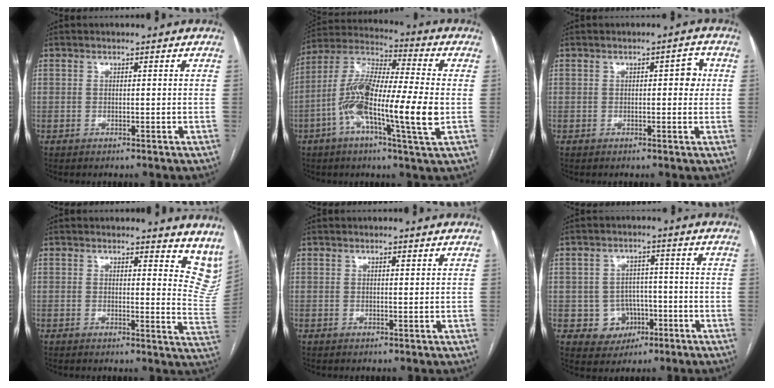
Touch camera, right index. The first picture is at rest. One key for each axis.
{"total": 17.0, "fx": -3.4, "fy": 1.9, "fz": 16.6, "tx": -0.322, "ty": 0.001, "tz": -0.072}
{"total": 3.0, "fx": 0.5, "fy": 1.2, "fz": 2.7, "tx": -0.027, "ty": 0.013, "tz": 0.005}
{"total": 12.4, "fx": 11.1, "fy": 3.8, "fz": 4.0, "tx": 0.007, "ty": -0.056, "tz": 0.087}
{"total": 1.0, "fx": 0.7, "fy": 0.2, "fz": 0.7, "tx": -0.012, "ty": 0.000, "tz": 0.010}
{"total": 6.0, "fx": -1.8, "fy": 5.7, "fz": 1.1, "tx": -0.007, "ty": 0.015, "tz": -0.016}